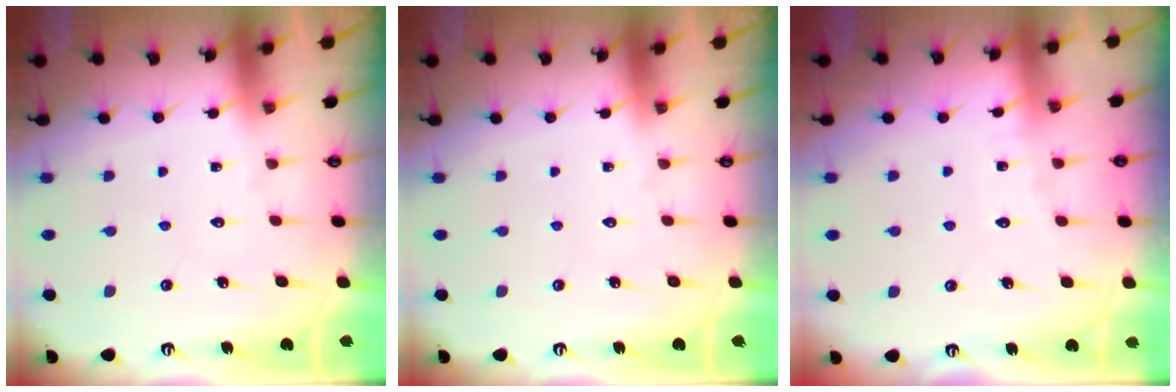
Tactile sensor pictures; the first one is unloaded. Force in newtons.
{"total": 0.0}
{"total": 3.4, "press": 3.3, "slide": 0.3}